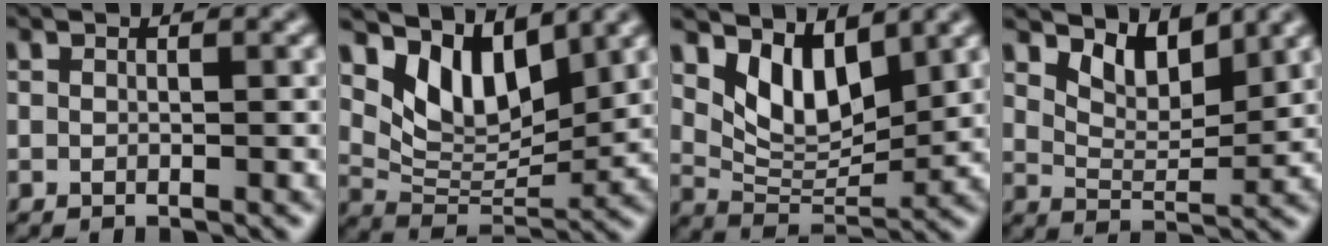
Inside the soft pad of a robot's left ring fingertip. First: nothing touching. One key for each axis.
{"total": 6.8, "fx": 4.3, "fy": 3.4, "fz": 4.0, "tx": -0.076, "ty": -0.013, "tz": 0.075}
{"total": 5.3, "fx": 3.1, "fy": 2.7, "fz": 3.3, "tx": -0.068, "ty": -0.019, "tz": 0.054}
{"total": 3.9, "fx": 3.1, "fy": 1.4, "fz": 1.9, "tx": -0.043, "ty": -0.009, "tz": 0.051}